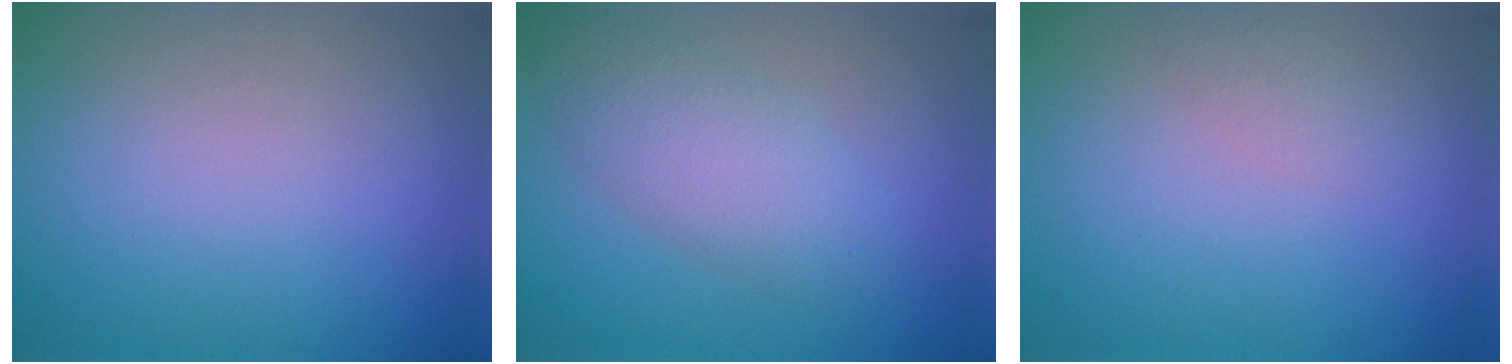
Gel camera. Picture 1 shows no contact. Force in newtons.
{"total": 4.2, "press": 4.2, "slide": 0.0}
{"total": 1.0, "press": 1.0, "slide": 0.0}